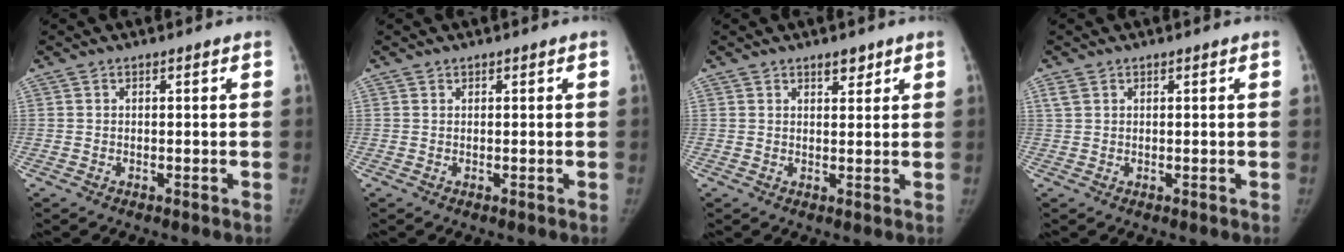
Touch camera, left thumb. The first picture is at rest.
{"total": 0.0}
{"total": 2.3, "force": [1.7, 1.1, 1.2], "torque": [-0.002, -0.010, 0.024]}
{"total": 1.5, "force": [0.9, 0.9, 0.8], "torque": [-0.019, 0.006, 0.022]}